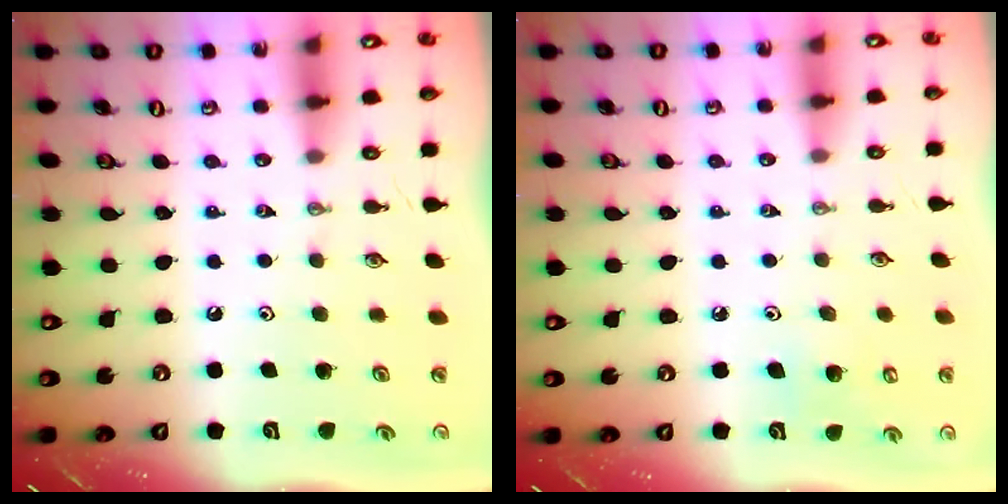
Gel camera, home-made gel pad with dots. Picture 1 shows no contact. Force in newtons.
{"total": 7.6, "press": 7.5, "slide": 1.2}